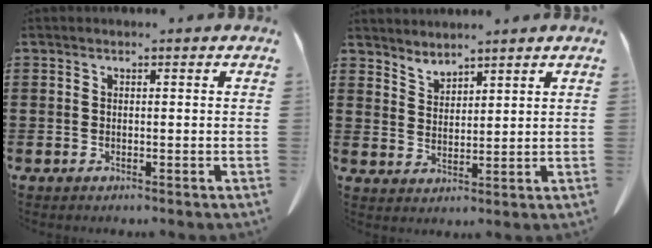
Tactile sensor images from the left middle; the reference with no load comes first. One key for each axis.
{"total": 3.0, "fx": 3.0, "fy": 0.2, "fz": -0.2, "tx": -0.005, "ty": -0.012, "tz": 0.058}